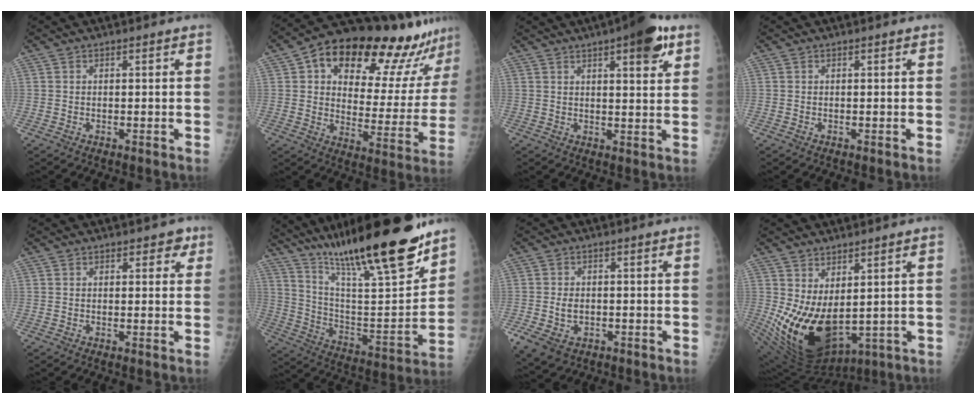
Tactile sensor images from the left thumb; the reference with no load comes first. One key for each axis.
{"total": 25.1, "fx": 17.1, "fy": 10.1, "fz": 15.3, "tx": -0.178, "ty": -0.049, "tz": 0.238}
{"total": 9.9, "fx": 5.3, "fy": 2.9, "fz": 7.8, "tx": -0.088, "ty": -0.018, "tz": 0.066}
{"total": 0.0}
{"total": 2.6, "fx": 1.4, "fy": 1.7, "fz": 1.3, "tx": 0.009, "ty": -0.002, "tz": 0.011}
{"total": 27.1, "fx": 20.5, "fy": 4.6, "fz": 17.0, "tx": -0.250, "ty": -0.083, "tz": 0.340}
{"total": 7.1, "fx": -1.9, "fy": 5.1, "fz": 4.5, "tx": -0.089, "ty": 0.006, "tz": -0.022}
{"total": 15.1, "fx": 1.0, "fy": 8.9, "fz": 12.2, "tx": -0.205, "ty": -0.039, "tz": 0.053}